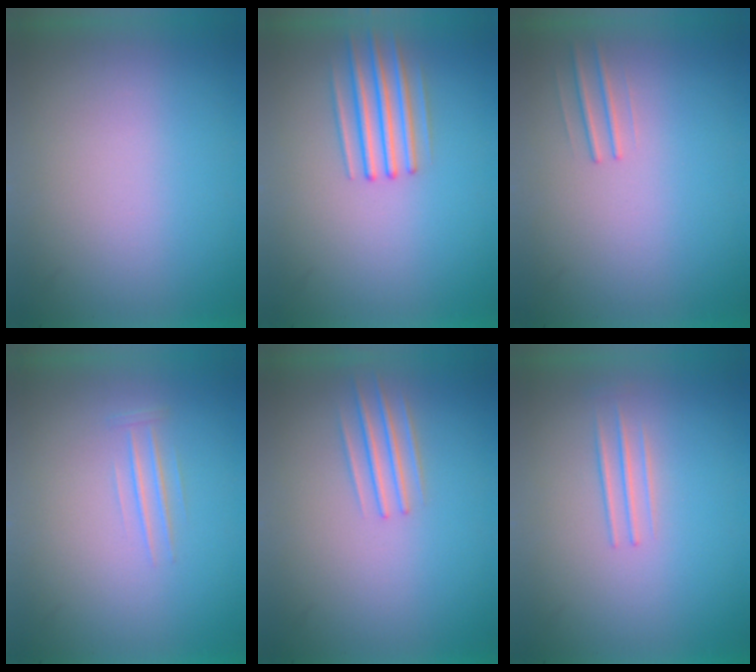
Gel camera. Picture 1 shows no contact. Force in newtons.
{"total": 2.6}
{"total": 1.0}
{"total": 1.1}
{"total": 1.9}
{"total": 1.4}